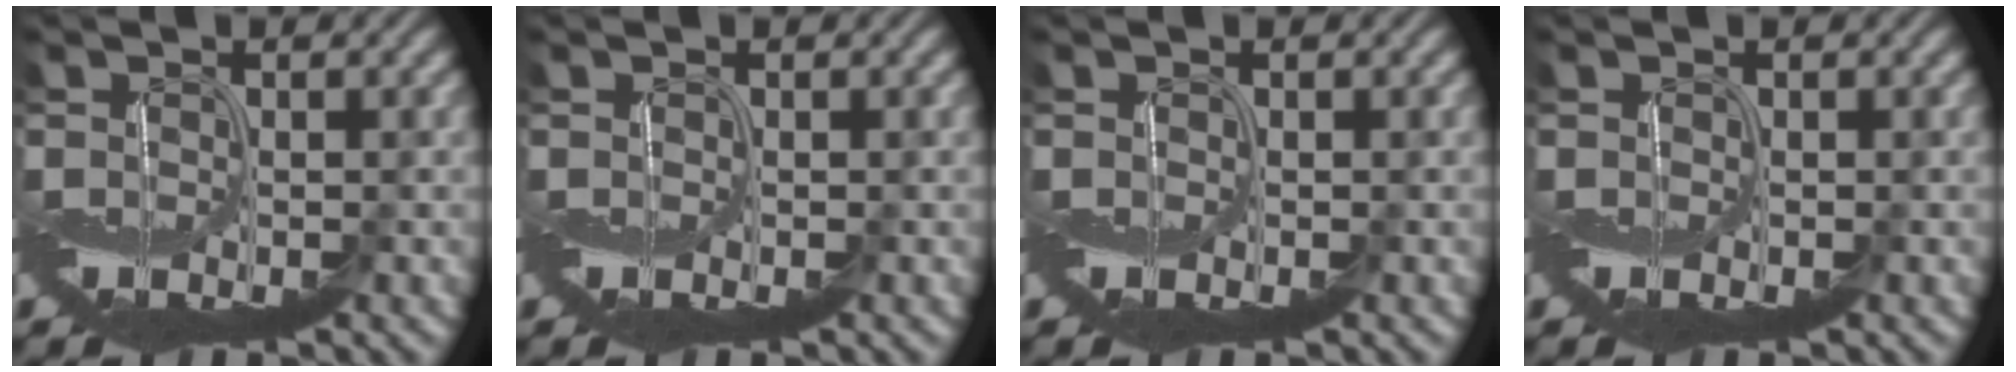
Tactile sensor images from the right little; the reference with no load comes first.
{"total": 0.0}
{"total": 0.0}
{"total": 0.0}